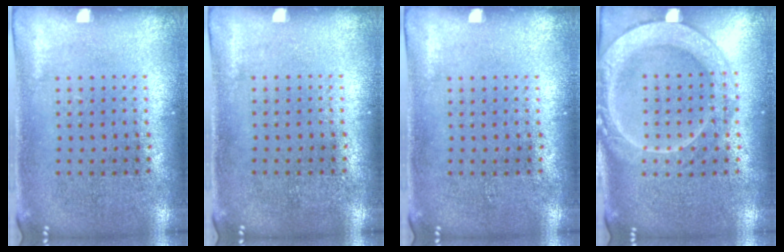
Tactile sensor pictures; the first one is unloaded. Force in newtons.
{"total": 0.0}
{"total": 0.0}
{"total": 2.0, "press": 2.0, "slide": 0.3}